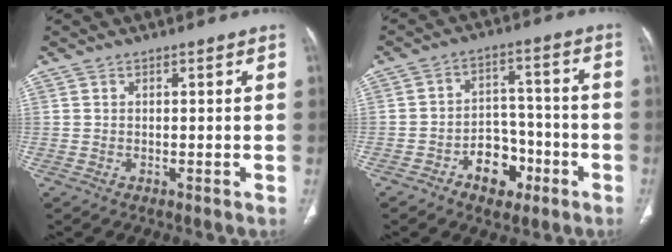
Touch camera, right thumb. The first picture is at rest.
{"total": 8.6, "force": [-4.4, 6.0, 4.3], "torque": [-0.024, 0.047, -0.068]}